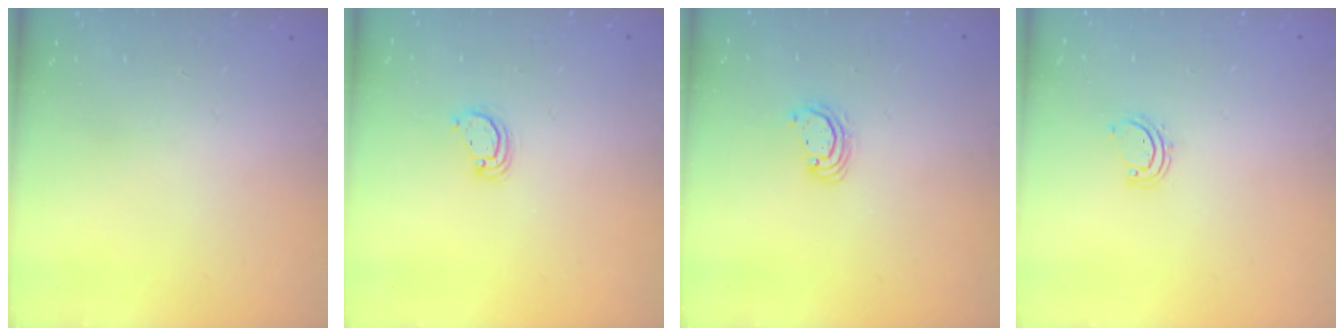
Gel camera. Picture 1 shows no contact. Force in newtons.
{"total": 3.5, "press": 3.5, "slide": 0.3}
{"total": 3.3, "press": 3.3, "slide": 0.2}
{"total": 2.9, "press": 2.9, "slide": 0.3}